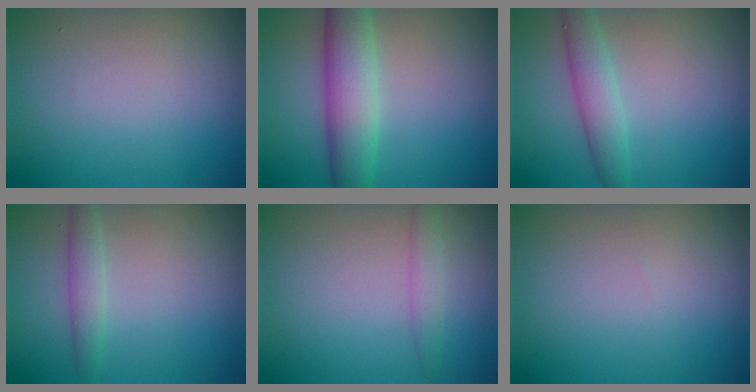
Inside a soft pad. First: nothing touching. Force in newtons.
{"total": 5.8, "press": 5.8, "slide": 0.2}
{"total": 2.9, "press": 2.9, "slide": 0.1}
{"total": 1.9, "press": 1.9, "slide": 0.0}
{"total": 1.6, "press": 1.6, "slide": 0.0}
{"total": 0.0}